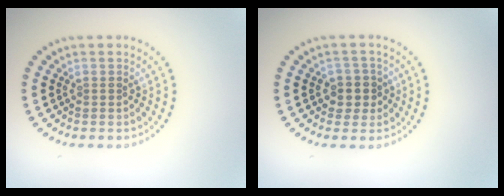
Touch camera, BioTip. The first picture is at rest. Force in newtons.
{"total": 2.3, "press": 2.0, "slide": 1.2}